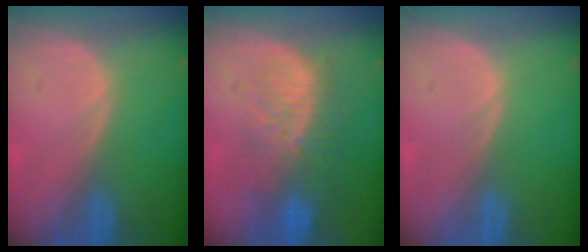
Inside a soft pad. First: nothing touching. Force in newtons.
{"total": 10.2, "press": 8.6, "slide": 5.4}
{"total": 0.0}